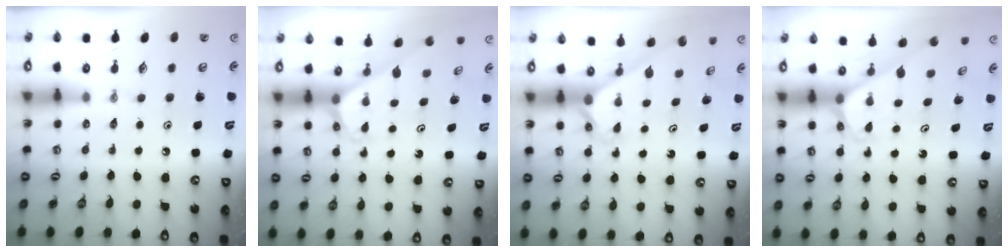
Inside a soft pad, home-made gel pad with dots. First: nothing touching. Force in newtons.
{"total": 2.3, "press": 2.3, "slide": 0.2}
{"total": 2.0, "press": 2.0, "slide": 0.2}
{"total": 2.4, "press": 2.4, "slide": 0.2}